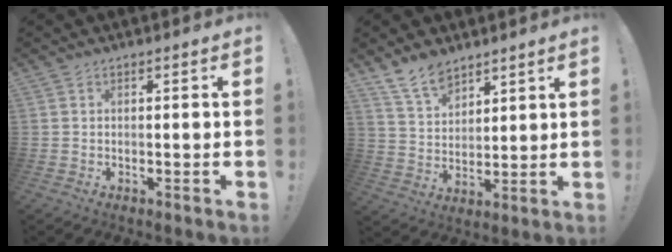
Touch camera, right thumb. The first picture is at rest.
{"total": 10.7, "force": [8.5, 5.7, 3.2], "torque": [-0.059, -0.055, 0.165]}